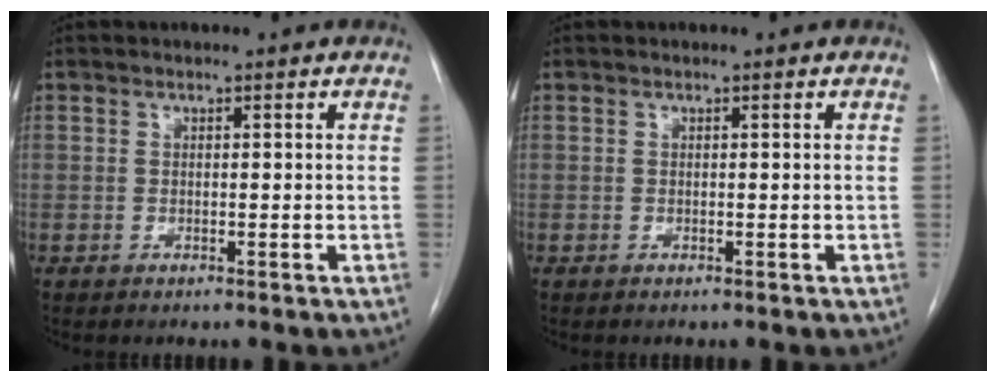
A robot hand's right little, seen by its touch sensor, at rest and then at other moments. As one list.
[{"total": 0.0}]